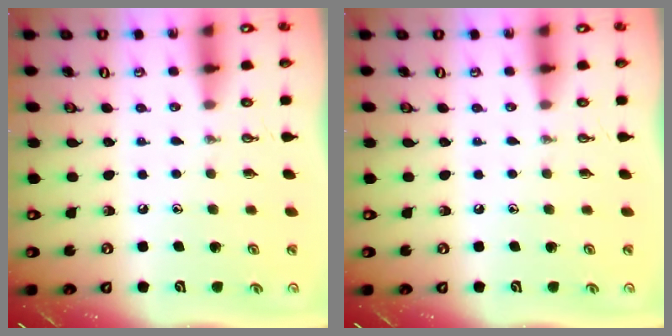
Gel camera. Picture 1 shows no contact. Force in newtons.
{"total": 0.0}